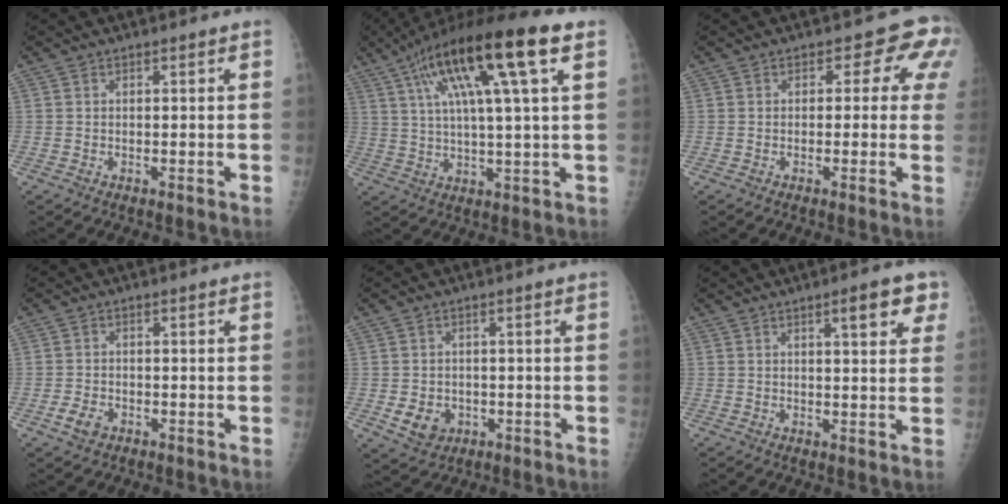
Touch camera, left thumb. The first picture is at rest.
{"total": 19.5, "force": [8.2, 3.0, 17.4], "torque": [-0.307, 0.014, 0.134]}
{"total": 5.7, "force": [1.7, 3.9, 3.8], "torque": [0.006, 0.004, 0.001]}
{"total": 3.1, "force": [-1.5, 2.0, 1.7], "torque": [-0.031, 0.003, -0.025]}
{"total": 5.0, "force": [-1.3, 4.2, 2.4], "torque": [-0.027, 0.003, -0.008]}
{"total": 6.1, "force": [3.1, 1.6, 5.0], "torque": [-0.051, -0.009, 0.037]}